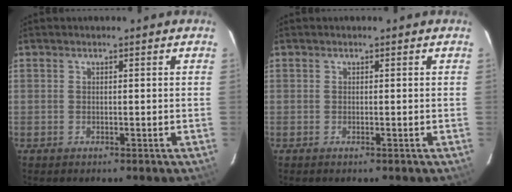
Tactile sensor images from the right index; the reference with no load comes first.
{"total": 0.0}